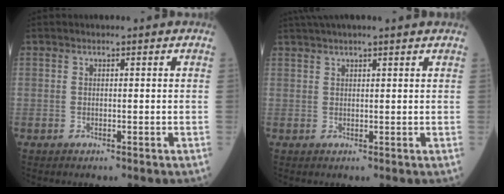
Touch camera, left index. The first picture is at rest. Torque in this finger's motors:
{"motor_torque": [0.64, -1.42, 0.56, 0.17]}